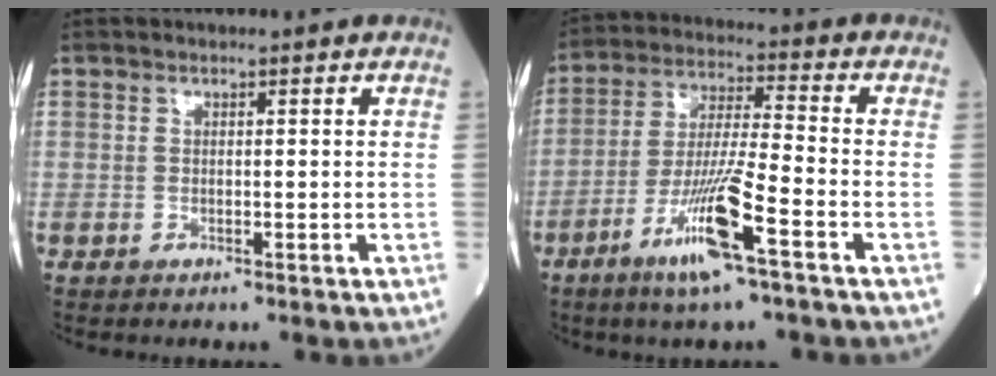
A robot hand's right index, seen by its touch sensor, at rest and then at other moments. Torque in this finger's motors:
{"motor_torque": [1.59, -0.55, 0.92, 0.21]}